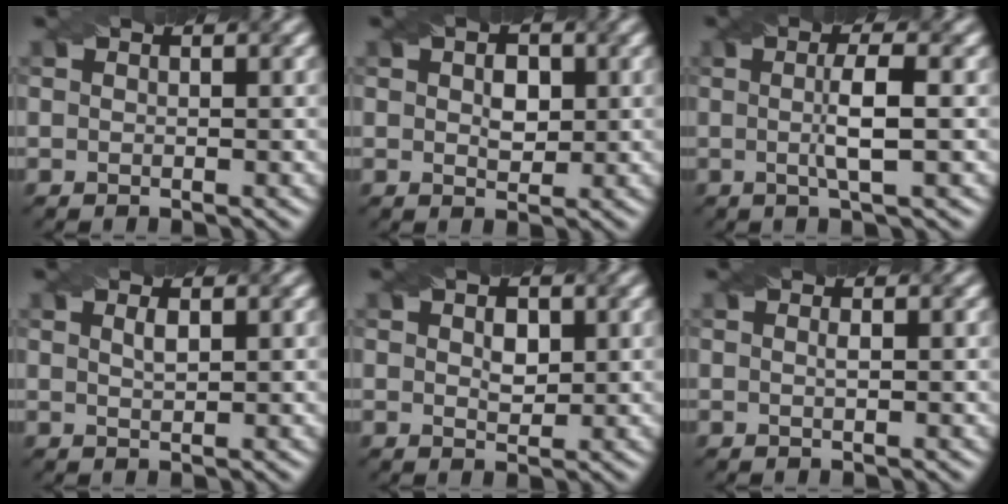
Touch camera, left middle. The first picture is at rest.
{"total": 2.4, "force": [0.4, 1.5, 1.8], "torque": [-0.031, 0.000, 0.009]}
{"total": 3.6, "force": [0.0, 0.6, 3.5], "torque": [-0.063, 0.000, -0.001]}
{"total": 1.1, "force": [0.6, 0.3, 0.9], "torque": [-0.016, 0.004, 0.011]}
{"total": 1.9, "force": [0.6, 1.2, 1.4], "torque": [-0.024, -0.002, 0.012]}
{"total": 0.6, "force": [0.1, 0.1, 0.6], "torque": [-0.011, 0.001, 0.000]}